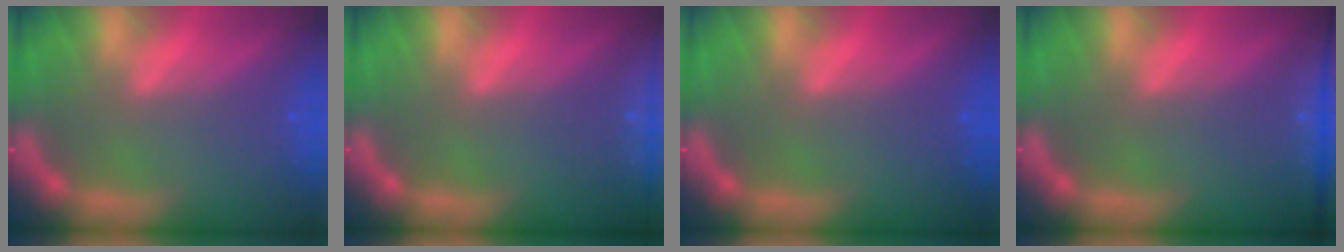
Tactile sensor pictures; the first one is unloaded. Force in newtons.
{"total": 9.0}
{"total": 0.0}
{"total": 5.5}